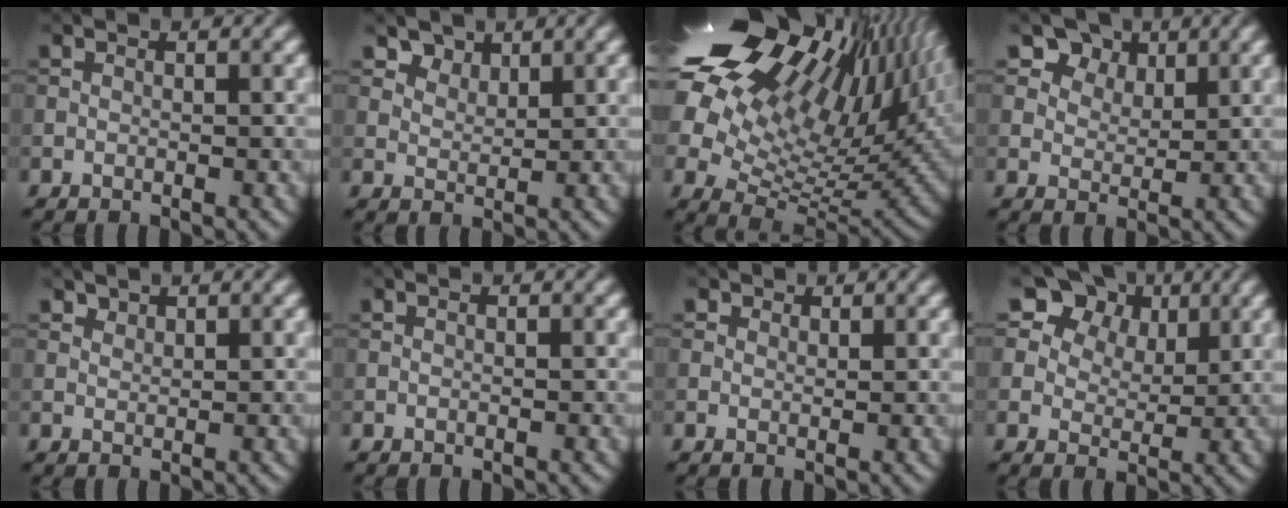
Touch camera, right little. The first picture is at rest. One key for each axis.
{"total": 2.9, "fx": 2.2, "fy": 1.7, "fz": 0.8, "tx": -0.026, "ty": -0.024, "tz": 0.054}
{"total": 21.9, "fx": 10.4, "fy": 11.5, "fz": 15.5, "tx": -0.288, "ty": 0.044, "tz": 0.178}
{"total": 6.2, "fx": 4.1, "fy": 3.8, "fz": 2.5, "tx": -0.062, "ty": -0.011, "tz": 0.070}
{"total": 1.1, "fx": 1.0, "fy": 0.4, "fz": 0.1, "tx": -0.004, "ty": -0.002, "tz": 0.021}
{"total": 0.0}
{"total": 1.4, "fx": 1.0, "fy": 0.9, "fz": 0.3, "tx": -0.007, "ty": -0.004, "tz": 0.010}
{"total": 12.7, "fx": 7.9, "fy": 8.3, "fz": 5.5, "tx": -0.116, "ty": 0.025, "tz": 0.134}